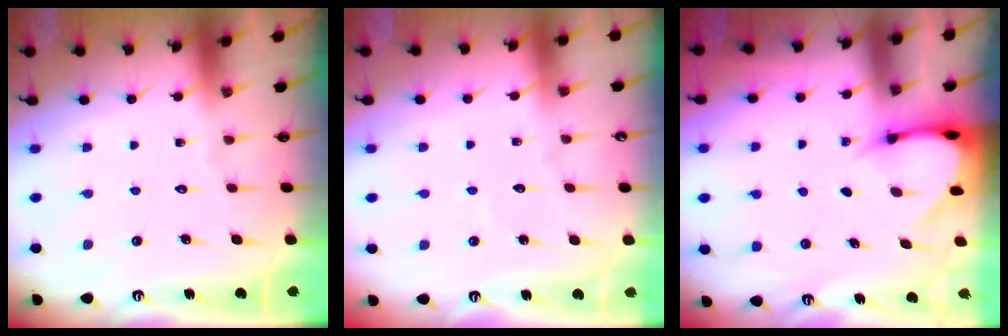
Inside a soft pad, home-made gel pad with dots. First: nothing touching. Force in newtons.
{"total": 2.9, "press": 2.9, "slide": 0.2}
{"total": 3.5, "press": 3.5, "slide": 0.2}